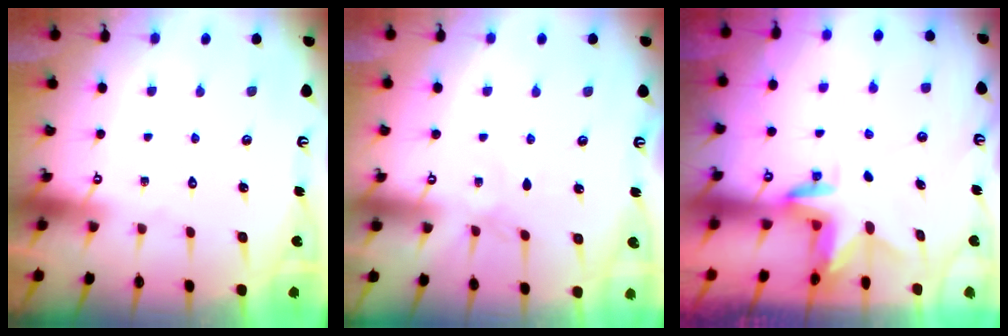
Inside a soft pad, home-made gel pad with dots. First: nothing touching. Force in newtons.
{"total": 2.7, "press": 2.7, "slide": 0.4}
{"total": 3.0, "press": 3.0, "slide": 0.2}